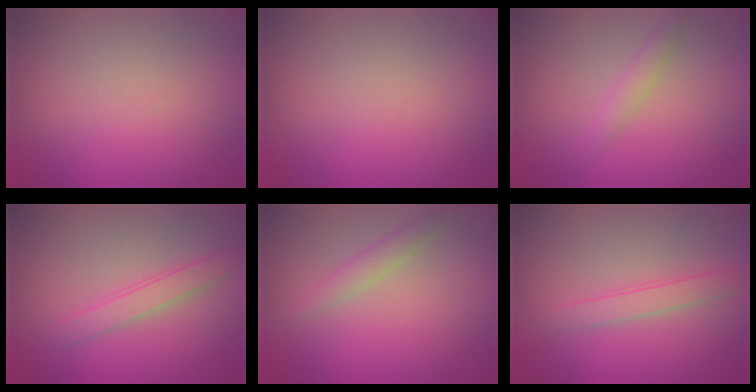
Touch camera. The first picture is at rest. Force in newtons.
{"total": 0.0}
{"total": 1.4, "press": 1.4, "slide": 0.0}
{"total": 2.0, "press": 2.0, "slide": 0.2}
{"total": 1.5, "press": 1.5, "slide": 0.1}
{"total": 1.7, "press": 1.7, "slide": 0.1}